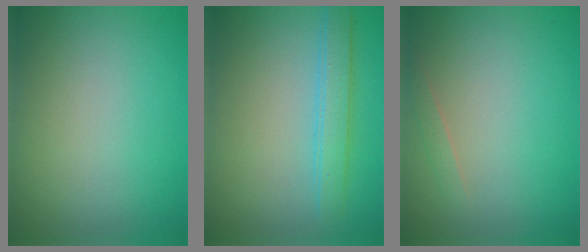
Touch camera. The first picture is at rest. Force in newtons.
{"total": 2.7, "press": 2.7, "slide": 0.1}
{"total": 0.9, "press": 0.9, "slide": 0.0}